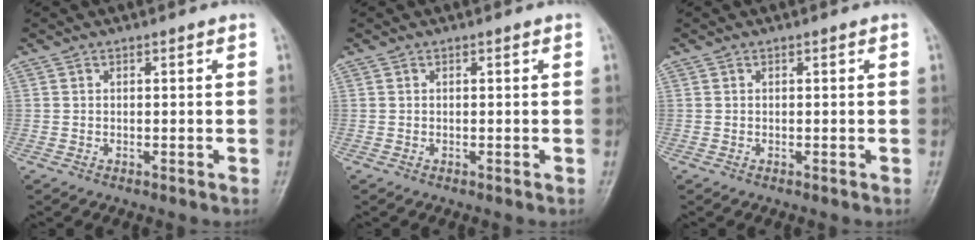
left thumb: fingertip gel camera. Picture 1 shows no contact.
{"total": 0.0}
{"total": 0.0}